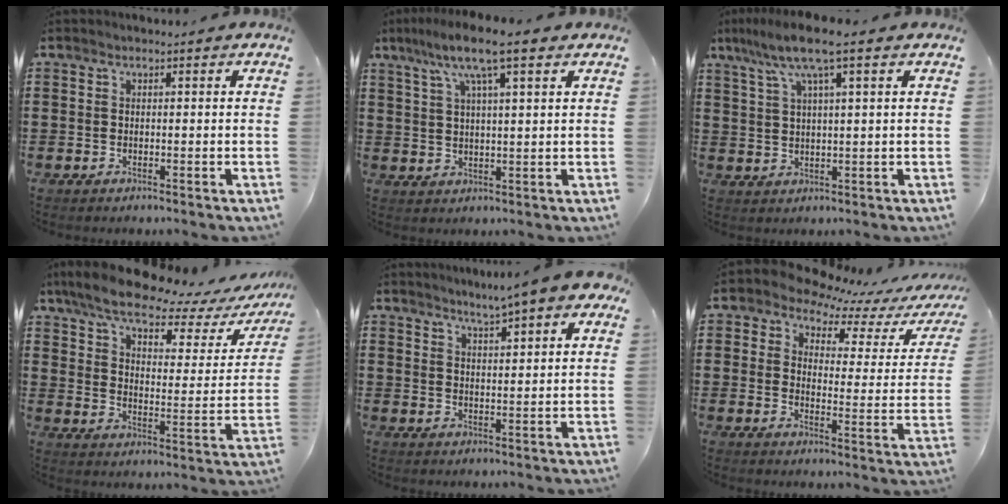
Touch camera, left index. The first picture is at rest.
{"total": 9.1, "force": [5.5, 1.5, 7.1], "torque": [-0.143, -0.001, 0.092]}
{"total": 7.1, "force": [3.7, 0.7, 6.0], "torque": [-0.128, 0.001, 0.061]}
{"total": 8.4, "force": [7.1, 1.6, 4.3], "torque": [-0.106, -0.037, 0.120]}
{"total": 4.4, "force": [3.9, -0.1, 2.1], "torque": [-0.057, -0.012, 0.065]}
{"total": 6.2, "force": [5.4, 2.4, 1.7], "torque": [-0.053, -0.037, 0.091]}